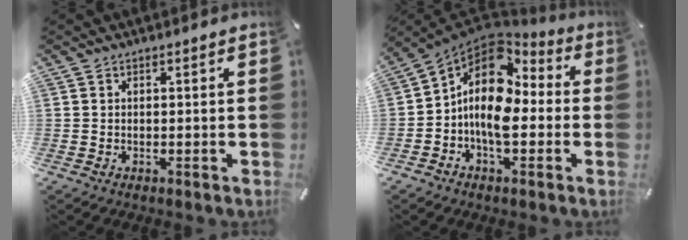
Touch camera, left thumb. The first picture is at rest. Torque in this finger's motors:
{"motor_torque": [0.86, 1.97, 1.60, 1.17, 0.21]}